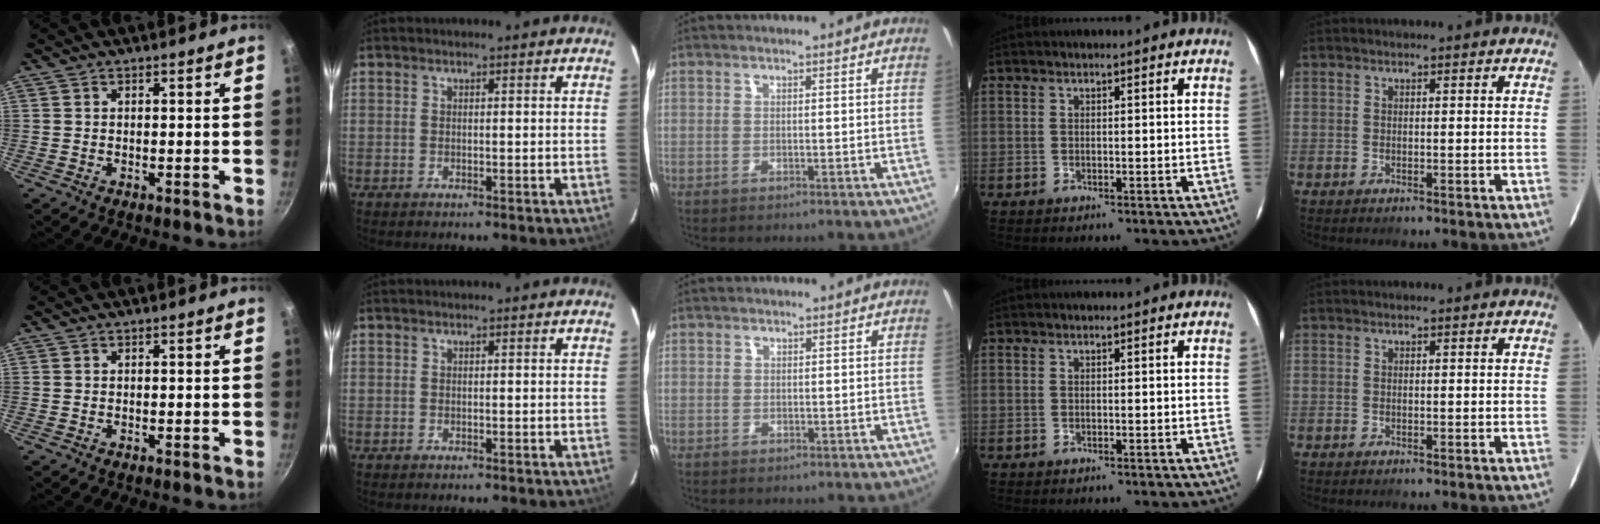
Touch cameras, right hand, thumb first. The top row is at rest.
{"middle": {"total": 0.8, "force": [0.0, 0.8, -0.1], "torque": [0.001, 0.004, 0.001]}}